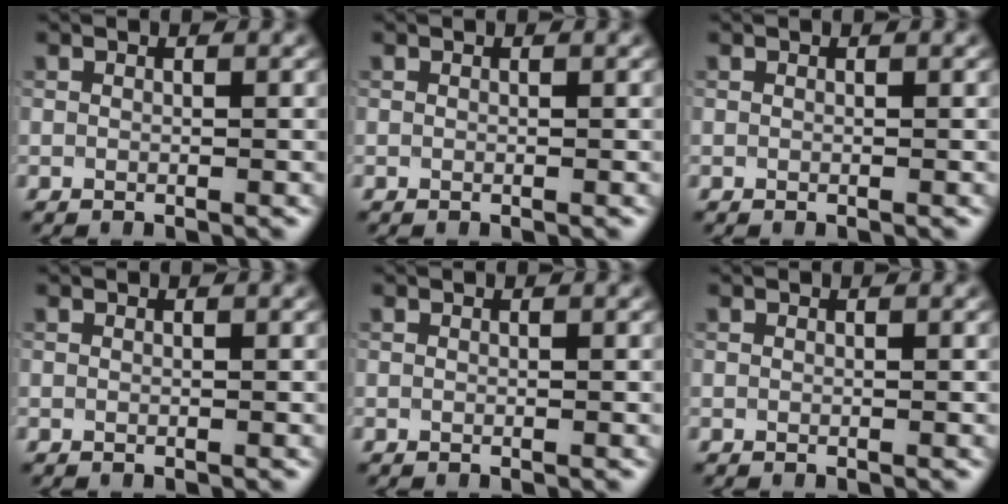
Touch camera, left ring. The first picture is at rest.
{"total": 0.0}
{"total": 0.0}
{"total": 0.0}
{"total": 0.0}
{"total": 0.0}